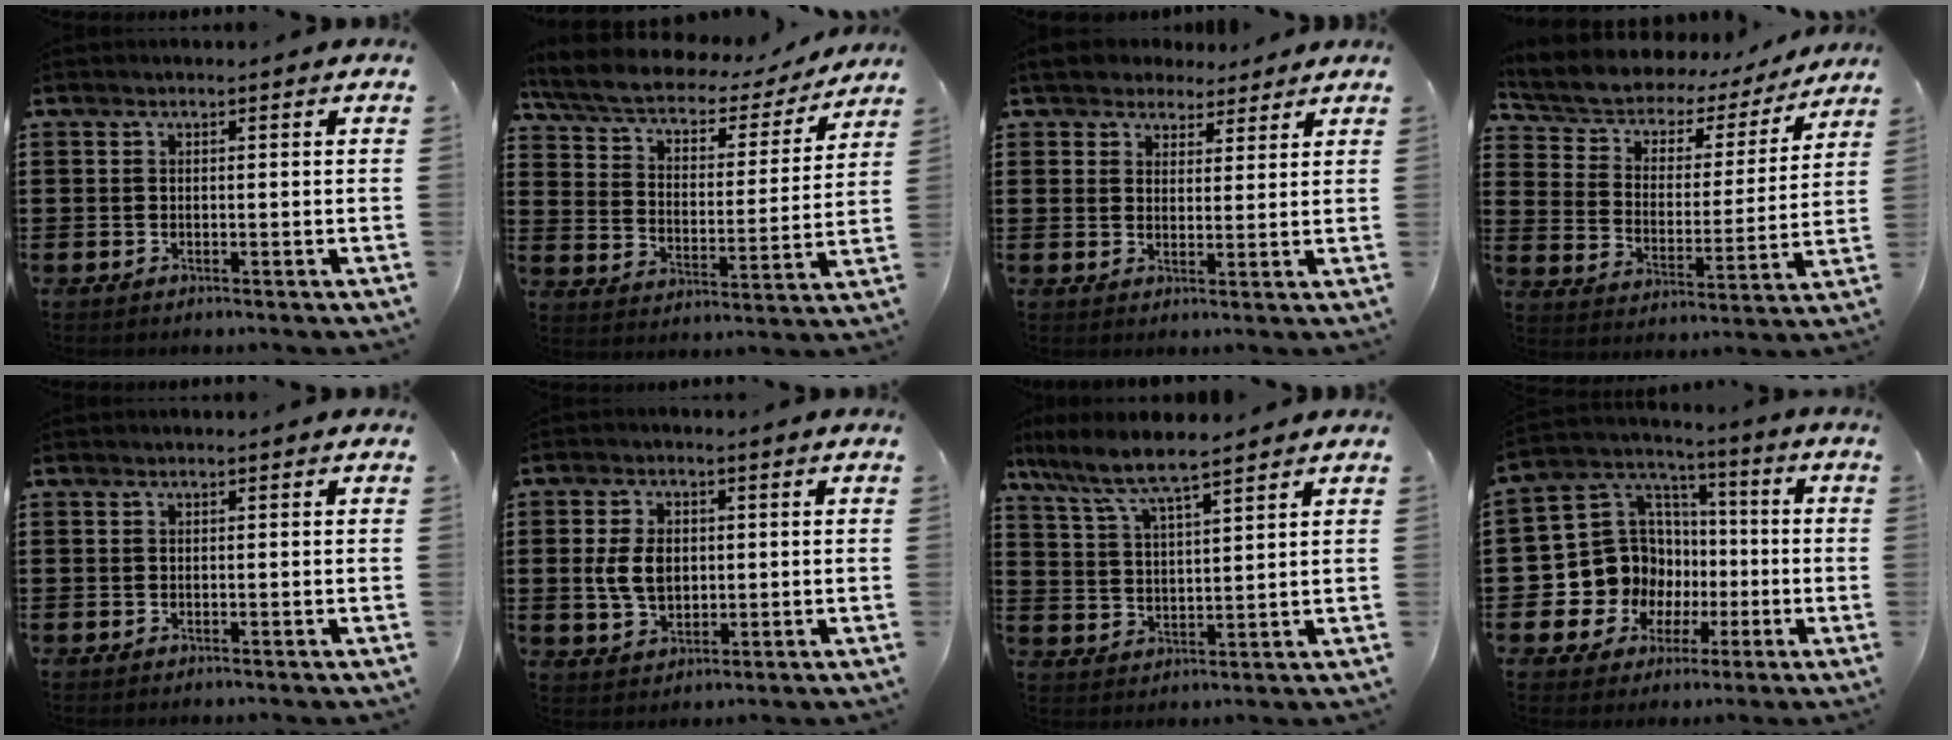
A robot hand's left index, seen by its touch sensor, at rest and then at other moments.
{"total": 5.7, "force": [4.8, 1.6, 2.6], "torque": [-0.073, -0.032, 0.078]}
{"total": 4.6, "force": [4.0, 2.2, 0.7], "torque": [-0.032, 0.003, 0.076]}
{"total": 4.8, "force": [4.3, 2.1, 0.8], "torque": [-0.046, -0.034, 0.067]}
{"total": 0.0}
{"total": 6.1, "force": [0.4, 4.1, 4.4], "torque": [-0.115, 0.006, 0.001]}
{"total": 6.5, "force": [5.5, 0.7, 3.3], "torque": [-0.088, -0.024, 0.095]}
{"total": 11.6, "force": [-1.5, 11.1, 3.0], "torque": [-0.104, -0.008, -0.016]}